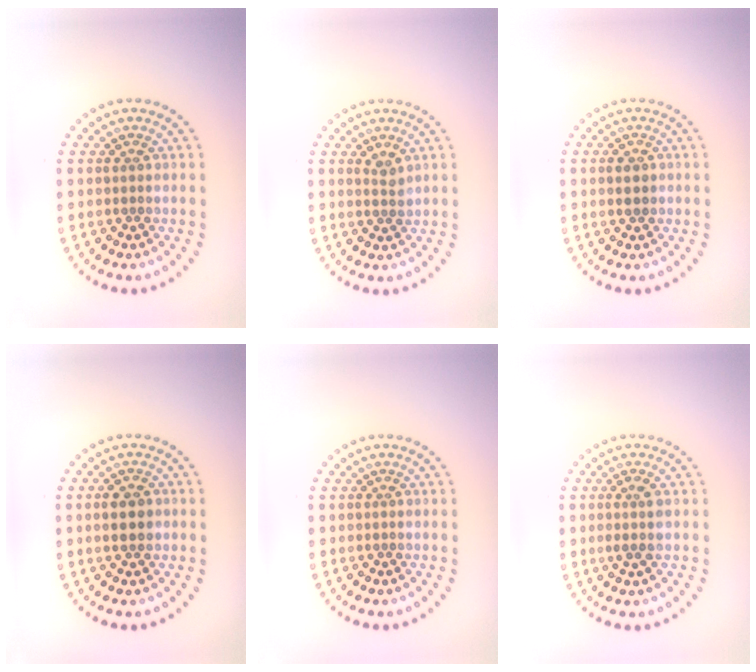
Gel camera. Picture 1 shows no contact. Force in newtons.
{"total": 1.2, "press": 1.0, "slide": 0.6}
{"total": 1.8, "press": 1.8, "slide": 0.2}
{"total": 2.5, "press": 2.5, "slide": 0.2}
{"total": 0.0}
{"total": 1.4, "press": 1.3, "slide": 0.7}